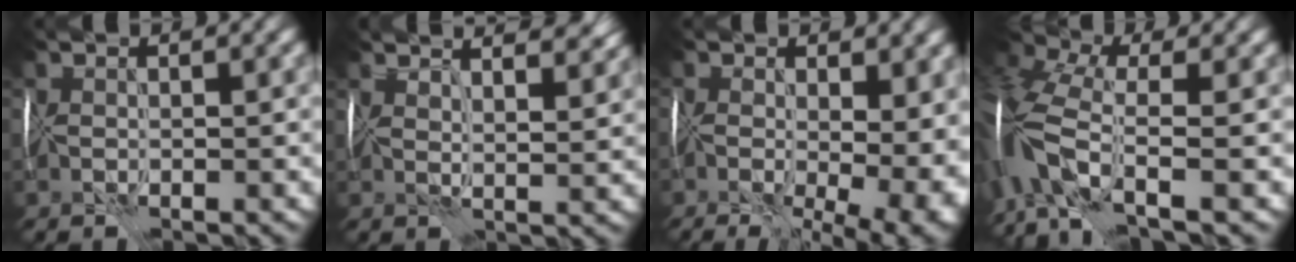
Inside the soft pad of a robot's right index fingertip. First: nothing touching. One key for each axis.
{"total": 7.6, "fx": 5.9, "fy": 2.7, "fz": 4.0, "tx": -0.034, "ty": 0.043, "tz": 0.063}
{"total": 13.9, "fx": -3.1, "fy": 7.7, "fz": 11.1, "tx": -0.128, "ty": 0.005, "tz": -0.006}
{"total": 8.6, "fx": -2.7, "fy": 4.5, "fz": 6.8, "tx": -0.159, "ty": 0.004, "tz": -0.063}